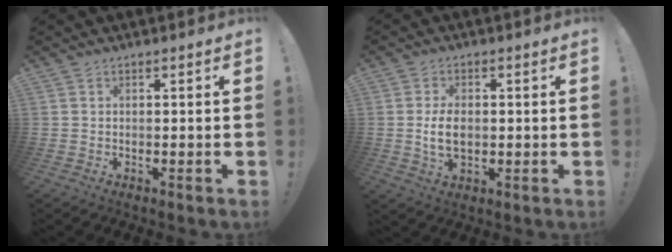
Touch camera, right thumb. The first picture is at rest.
{"total": 6.8, "force": [-0.3, 4.1, 5.4], "torque": [-0.092, -0.002, -0.010]}